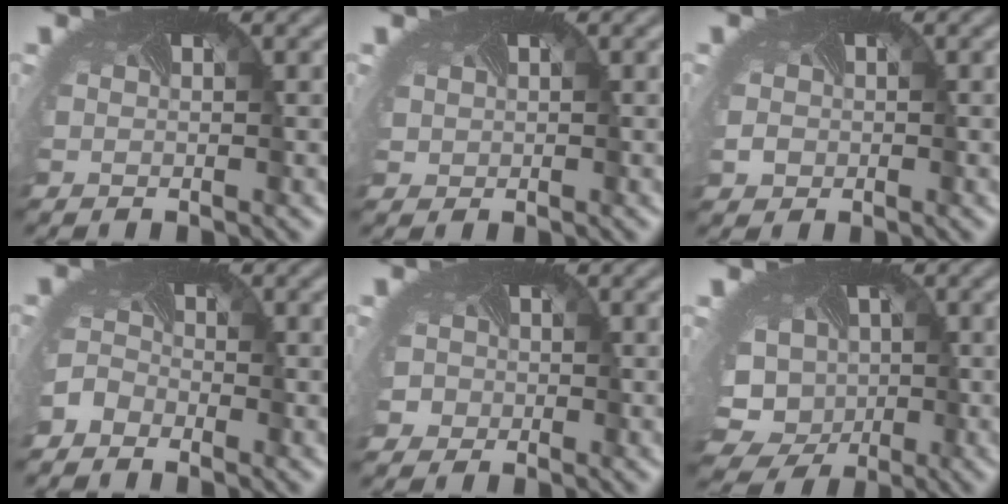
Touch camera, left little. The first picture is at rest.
{"total": 1.1, "force": [0.5, 0.9, 0.2], "torque": [-0.009, 0.004, 0.010]}
{"total": 1.7, "force": [-0.4, 1.6, 0.4], "torque": [-0.007, -0.001, -0.006]}
{"total": 2.7, "force": [-2.4, 1.3, 0.2], "torque": [-0.009, -0.007, -0.050]}
{"total": 3.2, "force": [-0.4, 3.0, 1.2], "torque": [-0.019, 0.002, -0.018]}
{"total": 11.5, "force": [-3.2, 10.0, 4.7], "torque": [-0.086, -0.039, -0.053]}